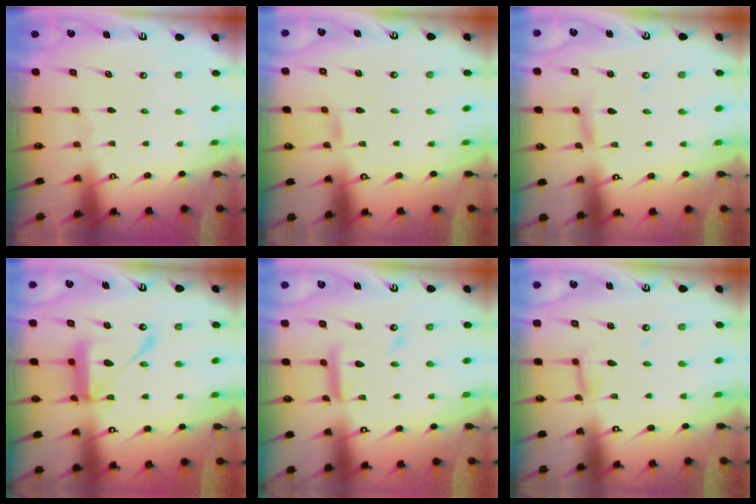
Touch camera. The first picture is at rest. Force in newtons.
{"total": 1.7, "press": 1.7, "slide": 0.2}
{"total": 3.8, "press": 3.7, "slide": 0.4}
{"total": 15.8, "press": 15.7, "slide": 1.7}
{"total": 12.3, "press": 12.2, "slide": 1.1}
{"total": 5.7, "press": 5.7, "slide": 0.5}